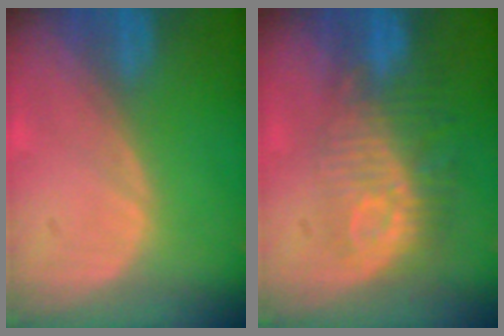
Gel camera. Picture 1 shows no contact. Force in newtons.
{"total": 9.8, "press": 8.8, "slide": 4.2}